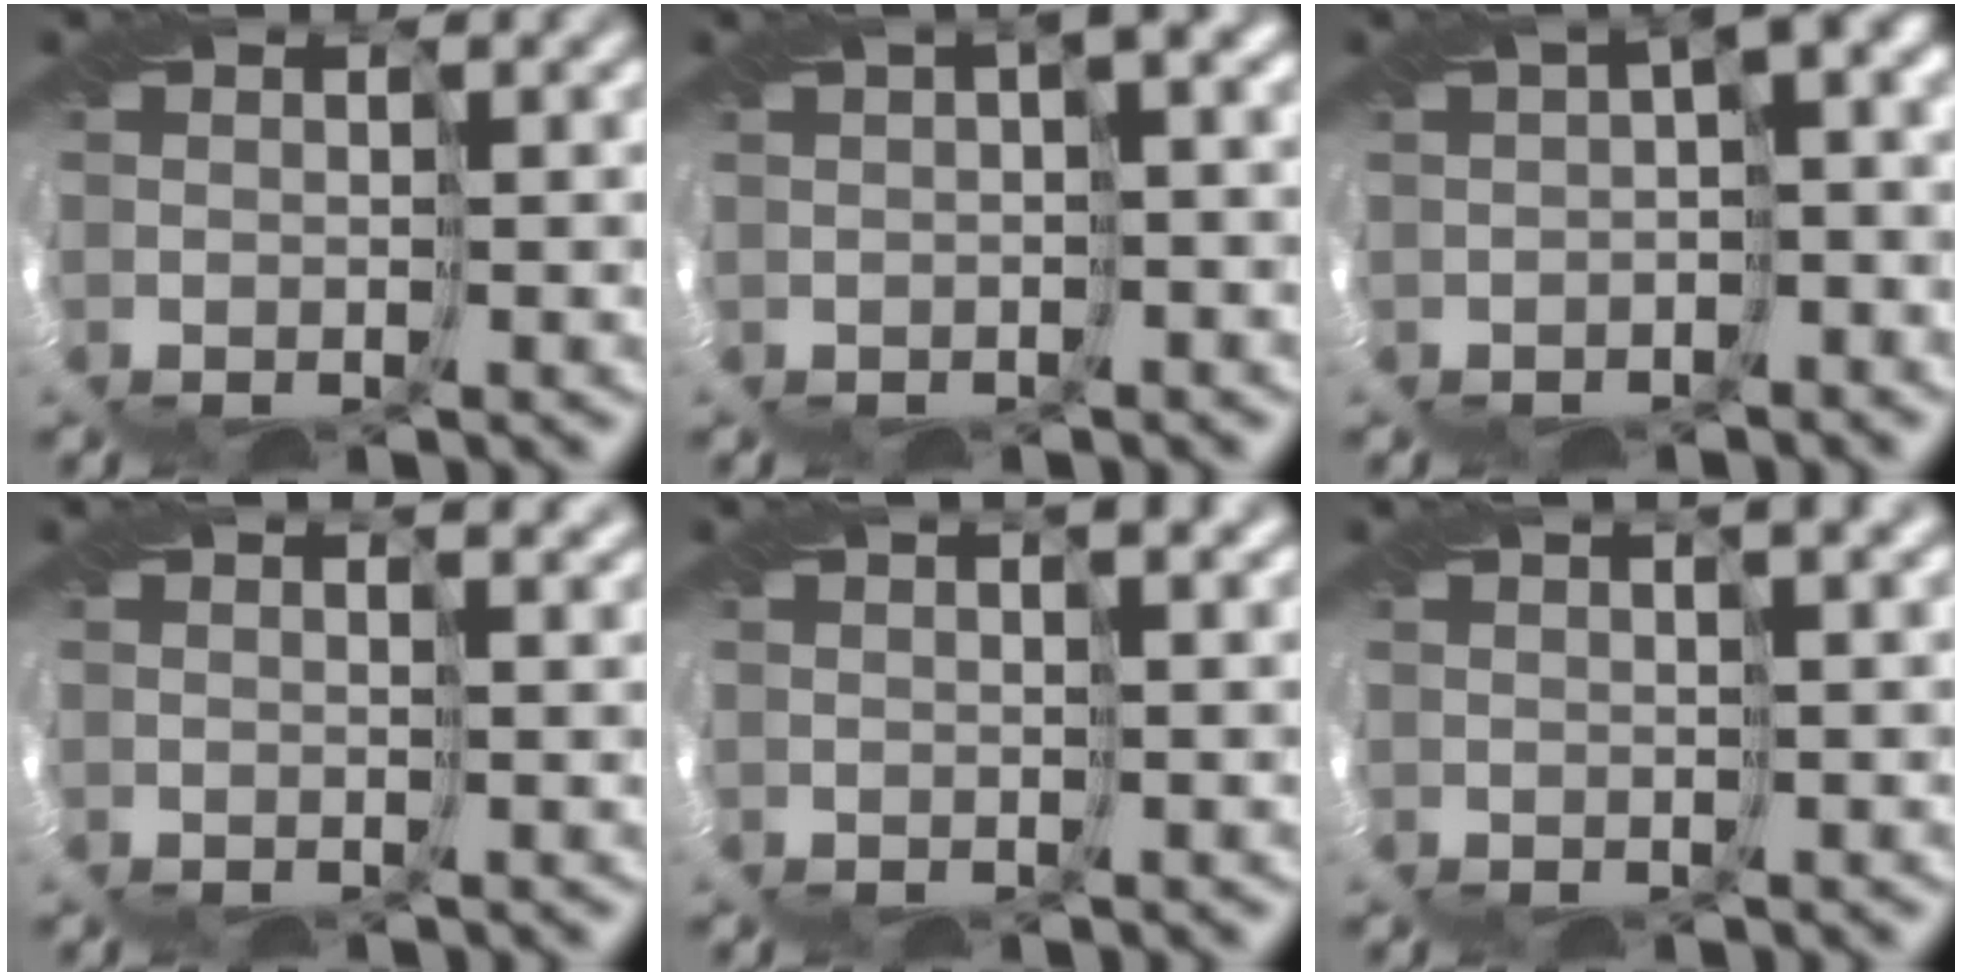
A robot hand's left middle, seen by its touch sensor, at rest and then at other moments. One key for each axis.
{"total": 4.0, "fx": 1.2, "fy": 0.9, "fz": 3.7, "tx": -0.054, "ty": 0.017, "tz": 0.013}
{"total": 6.5, "fx": 0.5, "fy": 2.8, "fz": 5.8, "tx": -0.079, "ty": 0.006, "tz": -0.004}
{"total": 3.5, "fx": 2.2, "fy": 1.2, "fz": 2.5, "tx": -0.019, "ty": 0.017, "tz": 0.011}
{"total": 3.3, "fx": 1.9, "fy": 0.8, "fz": 2.6, "tx": -0.034, "ty": 0.009, "tz": 0.015}
{"total": 4.2, "fx": 2.4, "fy": 1.2, "fz": 3.3, "tx": -0.039, "ty": 0.020, "tz": 0.018}